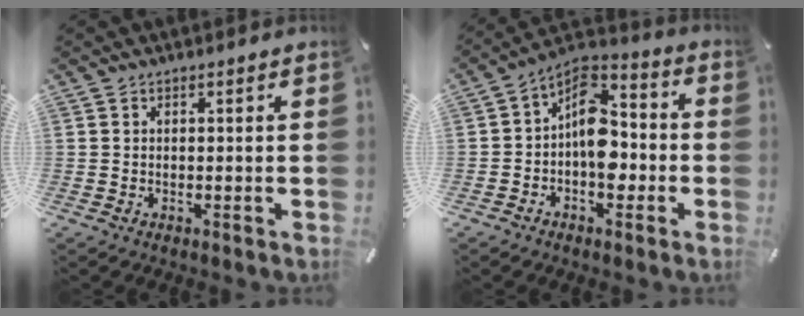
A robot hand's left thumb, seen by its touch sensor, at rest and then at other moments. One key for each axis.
{"total": 11.0, "fx": -2.0, "fy": 7.7, "fz": 7.5, "tx": -0.124, "ty": 0.005, "tz": -0.038}